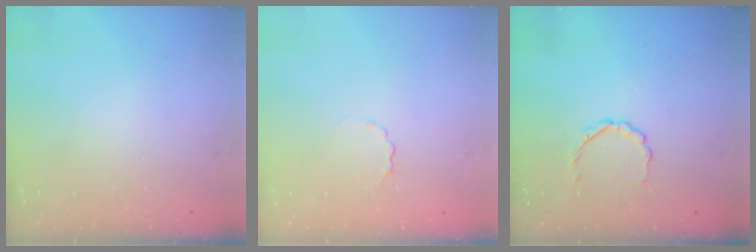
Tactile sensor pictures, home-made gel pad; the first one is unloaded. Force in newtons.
{"total": 2.1, "press": 1.9, "slide": 0.9}
{"total": 2.7, "press": 2.5, "slide": 0.9}